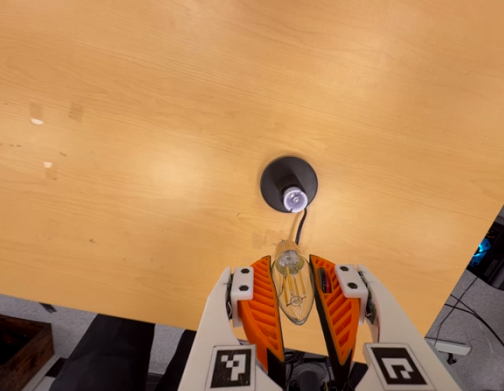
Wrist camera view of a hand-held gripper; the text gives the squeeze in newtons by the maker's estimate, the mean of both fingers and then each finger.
{"total": 15.1, "left": 16.9, "right": 13.2}